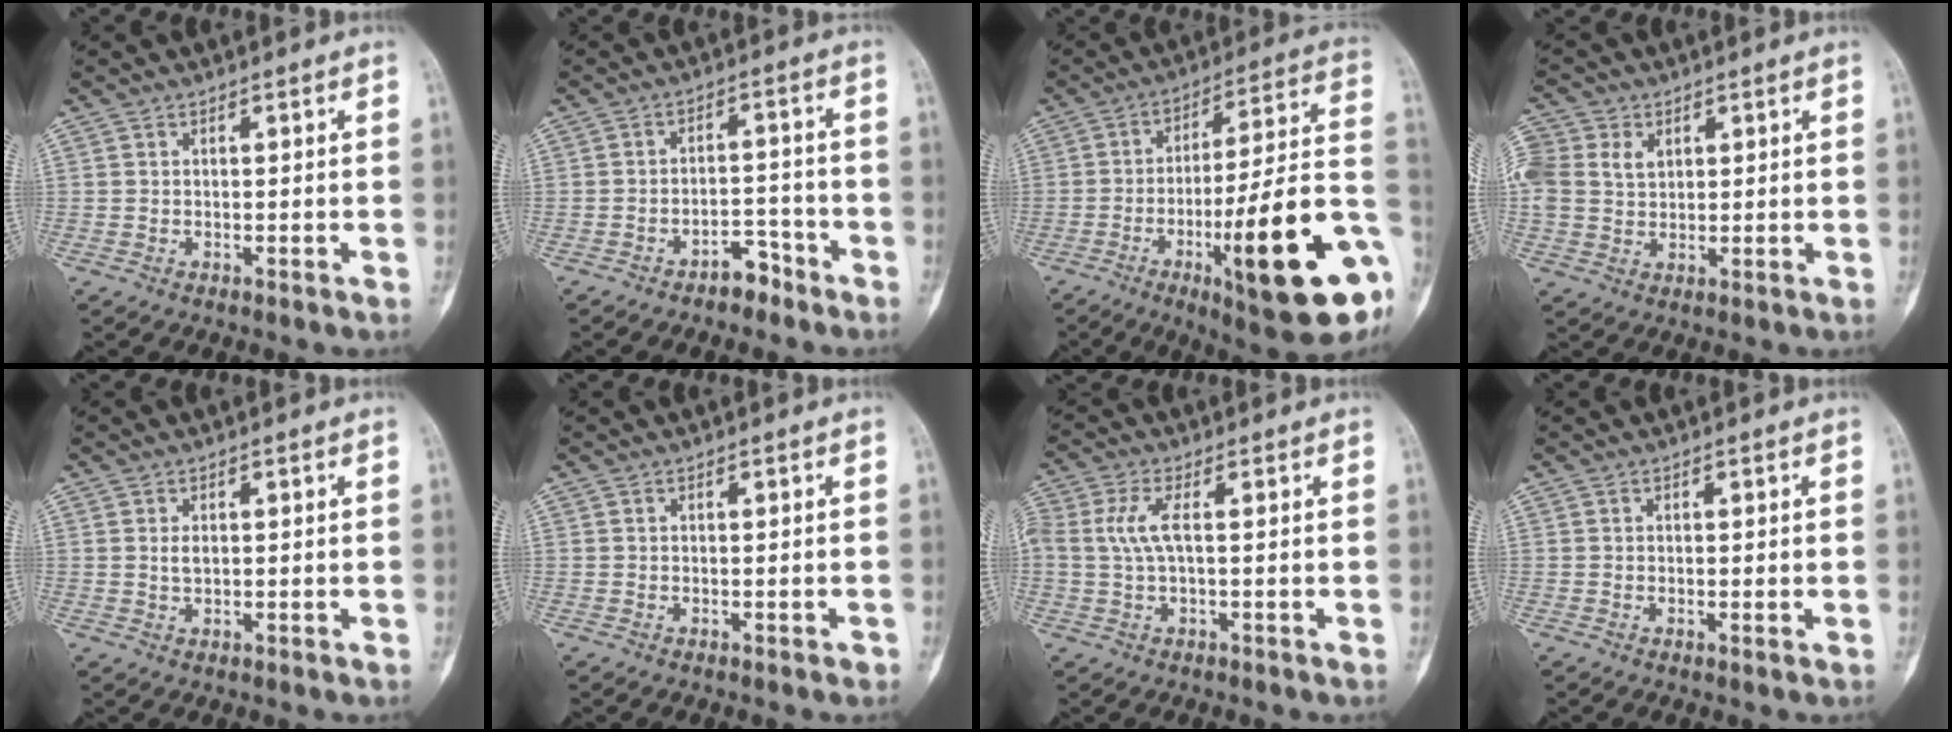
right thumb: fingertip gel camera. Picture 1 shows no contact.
{"total": 4.7, "force": [-3.5, 2.5, 1.9], "torque": [-0.010, 0.038, -0.051]}
{"total": 26.5, "force": [-8.3, 5.4, 24.5], "torque": [-0.312, 0.016, -0.113]}
{"total": 11.6, "force": [3.5, 9.2, 6.2], "torque": [-0.152, 0.014, 0.065]}
{"total": 2.6, "force": [0.5, 1.4, 2.1], "torque": [-0.033, -0.007, 0.011]}
{"total": 0.6, "force": [-0.4, 0.2, 0.3], "torque": [0.000, 0.000, -0.005]}
{"total": 5.5, "force": [0.5, 2.1, 5.0], "torque": [-0.142, 0.014, 0.008]}
{"total": 0.8, "force": [-0.1, 0.2, 0.8], "torque": [-0.007, -0.002, -0.001]}